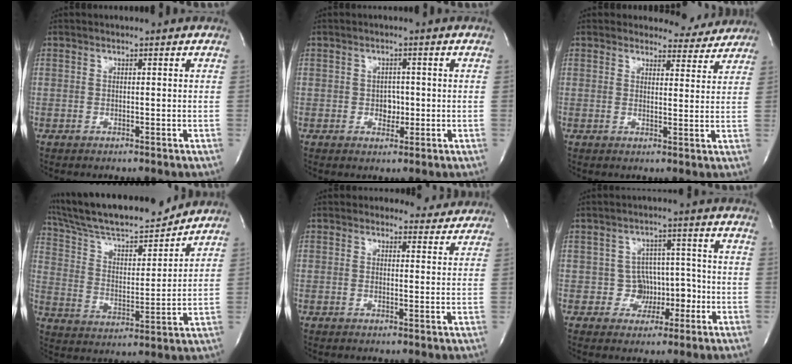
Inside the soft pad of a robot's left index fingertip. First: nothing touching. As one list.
[{"total": 2.3, "force": [-0.5, 2.0, 1.1], "torque": [-0.010, 0.003, -0.006]}, {"total": 4.9, "force": [4.6, 1.6, -0.6], "torque": [0.019, -0.013, 0.042]}, {"total": 19.3, "force": [17.4, 2.7, 7.9], "torque": [-0.145, 0.011, 0.288]}, {"total": 3.2, "force": [2.8, 1.6, -0.4], "torque": [0.012, -0.007, 0.021]}, {"total": 5.0, "force": [-1.7, 4.6, 0.8], "torque": [0.011, 0.021, -0.020]}]